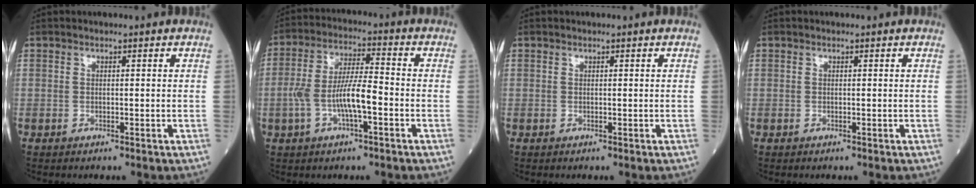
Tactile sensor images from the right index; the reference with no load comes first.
{"total": 8.4, "force": [-2.2, 1.8, 7.9], "torque": [-0.161, 0.016, -0.044]}
{"total": 0.0}
{"total": 0.0}